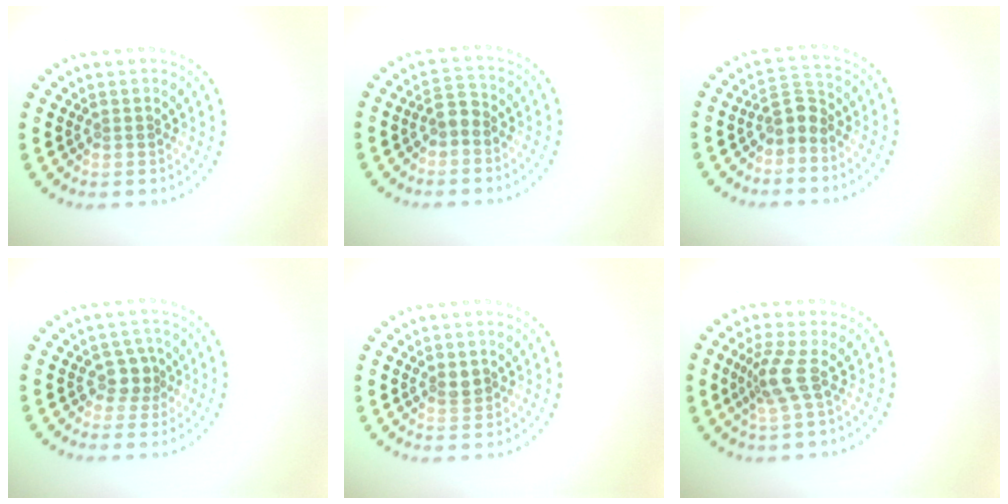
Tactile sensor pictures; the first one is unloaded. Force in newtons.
{"total": 1.6, "press": 1.4, "slide": 0.7}
{"total": 2.2, "press": 1.8, "slide": 1.2}
{"total": 2.1, "press": 1.7, "slide": 1.2}
{"total": 1.2, "press": 1.2, "slide": 0.3}
{"total": 2.7, "press": 1.9, "slide": 1.9}